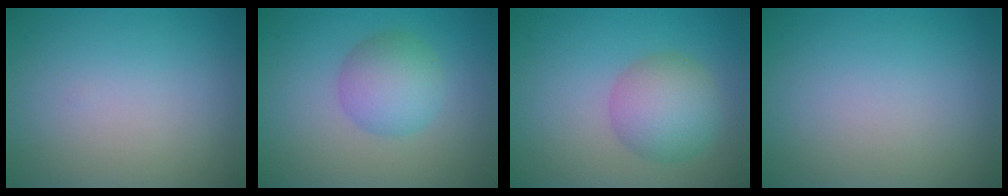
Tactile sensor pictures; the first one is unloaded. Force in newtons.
{"total": 4.0, "press": 4.0, "slide": 0.0}
{"total": 4.8, "press": 4.8, "slide": 0.2}
{"total": 0.0}